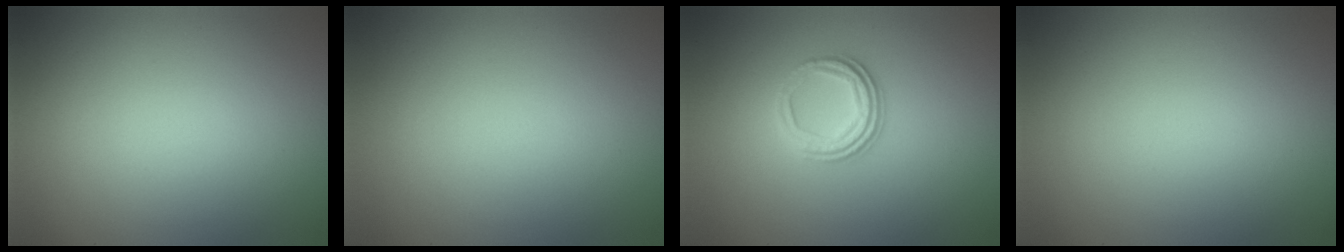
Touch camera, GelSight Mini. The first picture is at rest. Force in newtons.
{"total": 0.0}
{"total": 3.1, "press": 2.4, "slide": 2.0}
{"total": 0.0}